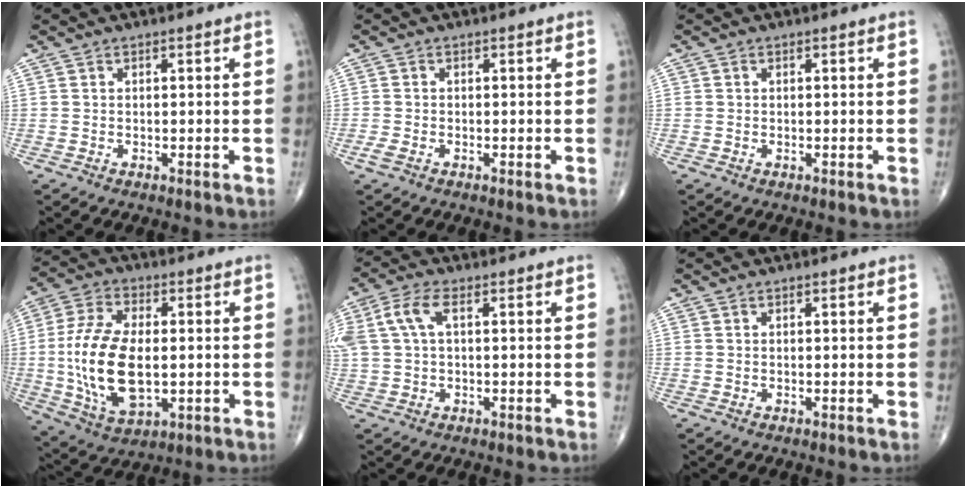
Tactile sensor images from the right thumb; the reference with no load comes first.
{"total": 1.7, "force": [-0.8, 0.7, 1.3], "torque": [-0.035, -0.003, -0.018]}
{"total": 0.0}
{"total": 17.7, "force": [-1.1, 9.3, 15.0], "torque": [-0.300, -0.004, -0.012]}
{"total": 7.4, "force": [1.9, 3.8, 6.1], "torque": [-0.157, 0.027, 0.038]}
{"total": 0.0}